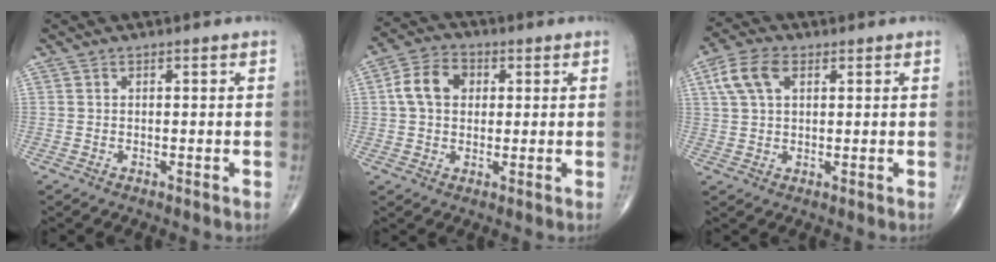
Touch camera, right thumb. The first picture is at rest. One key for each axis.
{"total": 8.0, "fx": 1.4, "fy": 5.9, "fz": 5.2, "tx": -0.084, "ty": 0.015, "tz": 0.018}
{"total": 7.1, "fx": 2.6, "fy": 4.1, "fz": 5.2, "tx": -0.110, "ty": 0.013, "tz": 0.051}